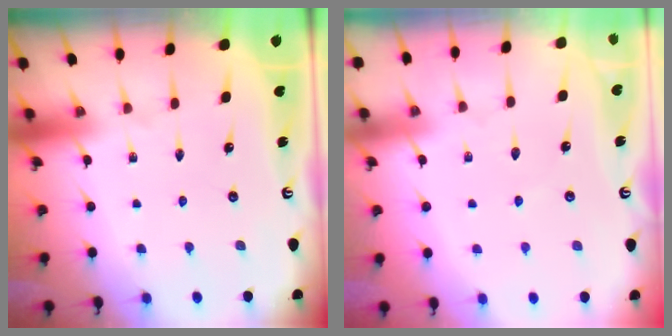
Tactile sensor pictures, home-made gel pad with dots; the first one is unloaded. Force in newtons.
{"total": 4.0, "press": 4.0, "slide": 0.5}